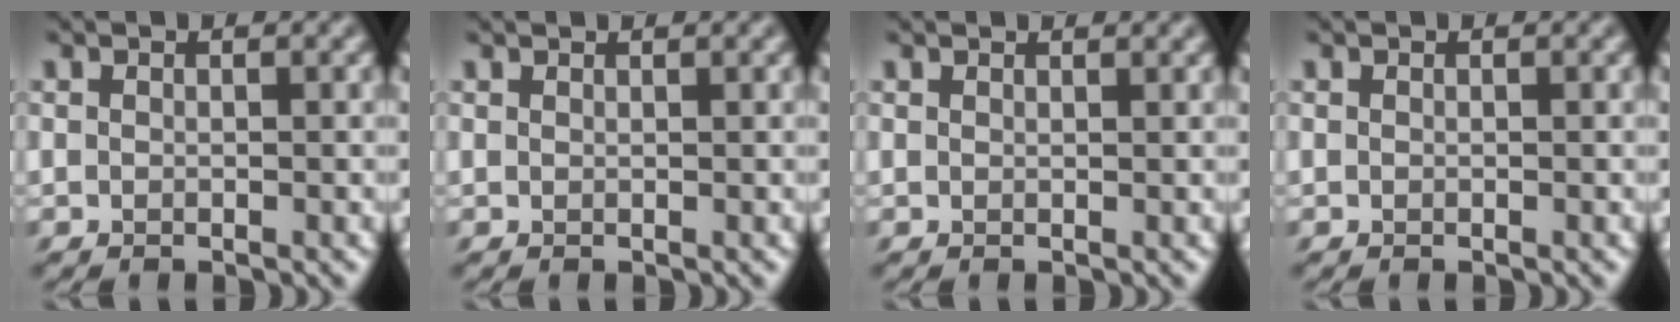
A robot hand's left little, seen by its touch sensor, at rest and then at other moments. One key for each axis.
{"total": 0.7, "fx": 0.6, "fy": -0.2, "fz": 0.0, "tx": 0.000, "ty": 0.005, "tz": 0.015}
{"total": 0.9, "fx": 0.9, "fy": 0.0, "fz": 0.1, "tx": -0.007, "ty": 0.007, "tz": 0.022}
{"total": 0.0}